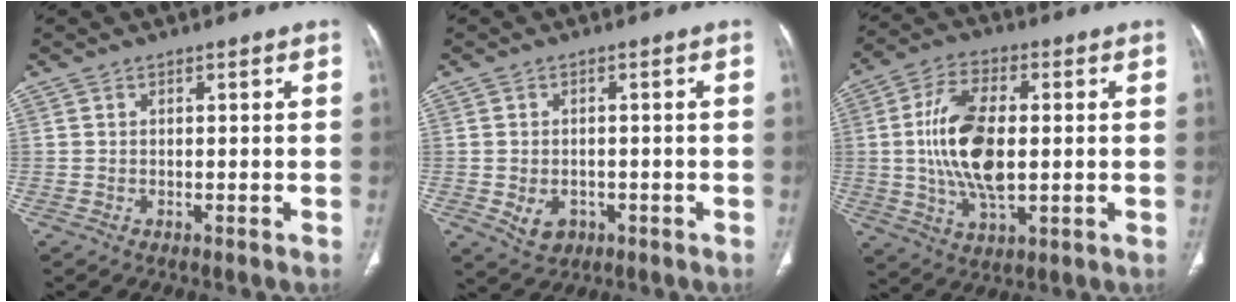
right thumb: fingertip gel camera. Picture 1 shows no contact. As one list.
[{"total": 4.4, "force": [-1.3, 3.4, 2.5], "torque": [-0.034, 0.005, -0.007]}, {"total": 14.9, "force": [0.3, 7.5, 12.8], "torque": [-0.244, 0.004, 0.006]}]